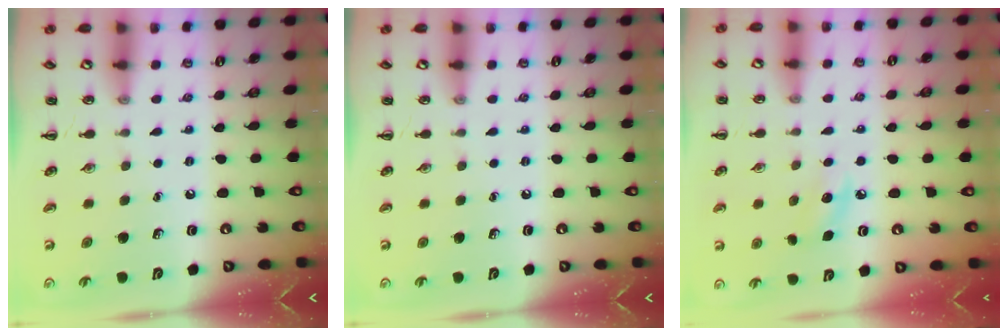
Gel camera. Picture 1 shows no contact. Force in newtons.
{"total": 0.0}
{"total": 7.4, "press": 7.2, "slide": 1.8}